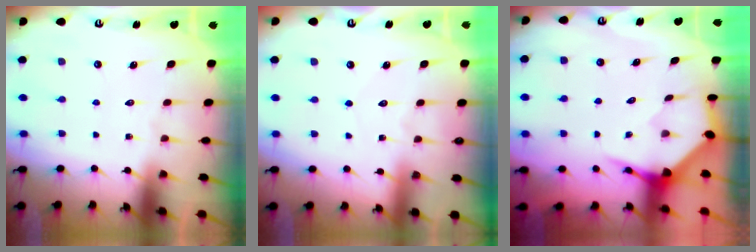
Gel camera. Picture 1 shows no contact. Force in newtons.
{"total": 2.9, "press": 2.9, "slide": 0.3}
{"total": 4.0, "press": 3.9, "slide": 0.4}